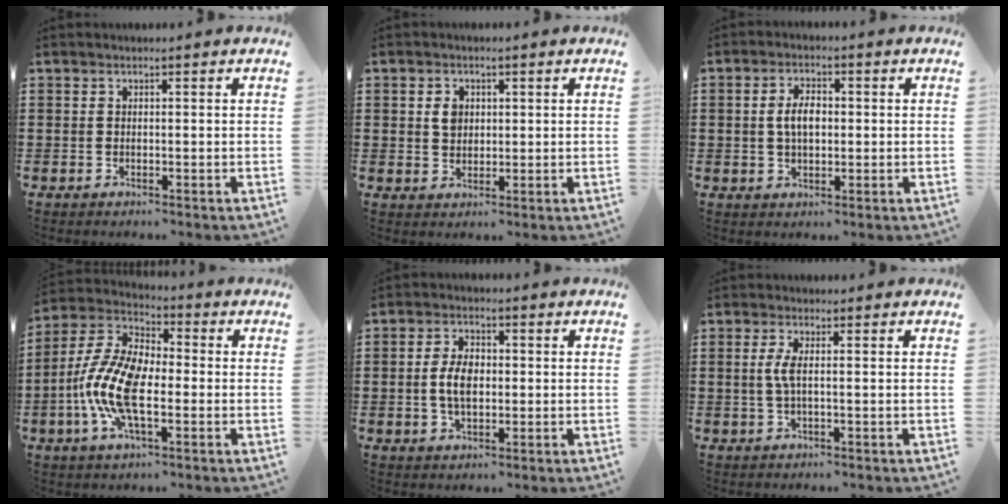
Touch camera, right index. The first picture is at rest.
{"total": 2.7, "force": [0.7, 2.2, 1.5], "torque": [-0.037, 0.010, 0.011]}
{"total": 4.5, "force": [0.2, 2.4, 3.8], "torque": [-0.066, 0.007, -0.001]}
{"total": 11.9, "force": [-3.2, 5.4, 10.2], "torque": [-0.249, -0.009, -0.068]}
{"total": 5.3, "force": [-0.1, 3.2, 4.2], "torque": [-0.098, 0.007, -0.007]}
{"total": 2.9, "force": [0.0, 0.5, 2.8], "torque": [-0.069, -0.007, -0.006]}